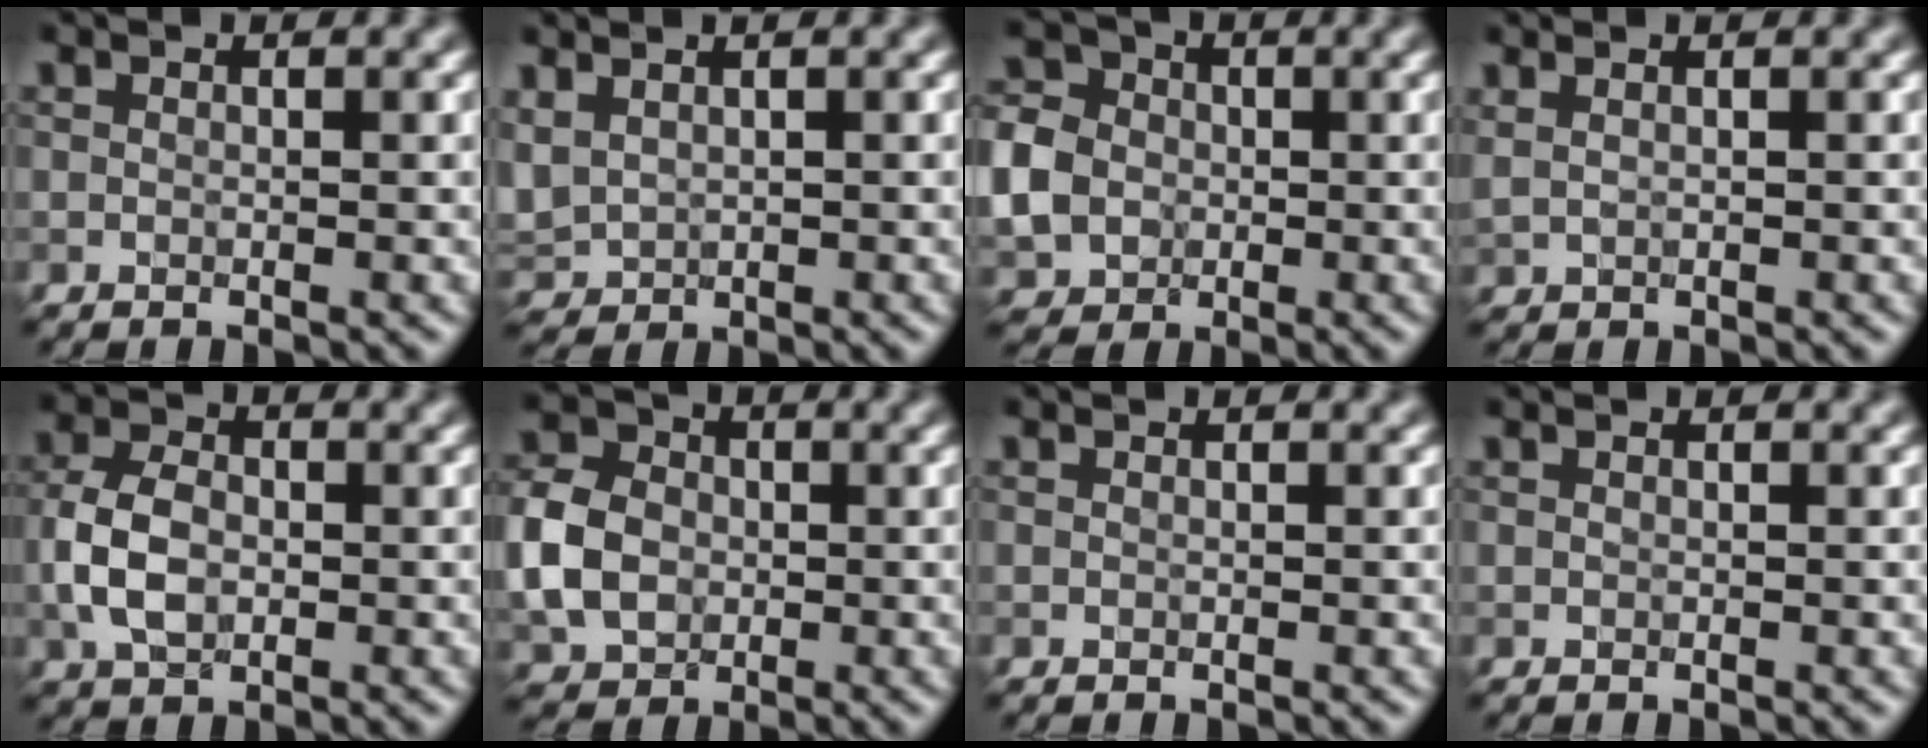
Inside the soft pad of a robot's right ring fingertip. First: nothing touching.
{"total": 2.3, "force": [1.0, 1.6, 1.2], "torque": [-0.037, 0.003, 0.028]}
{"total": 6.5, "force": [-0.9, 5.7, 3.1], "torque": [-0.073, -0.001, -0.035]}
{"total": 1.5, "force": [1.0, 0.7, 1.0], "torque": [-0.015, -0.002, 0.012]}
{"total": 4.5, "force": [-0.8, 3.0, 3.3], "torque": [-0.071, 0.001, -0.022]}
{"total": 6.0, "force": [-0.8, 4.9, 3.3], "torque": [-0.078, 0.005, -0.027]}
{"total": 0.0}
{"total": 0.0}